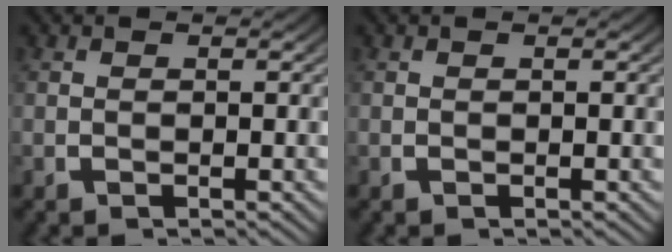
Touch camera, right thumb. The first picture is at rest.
{"total": 0.0}